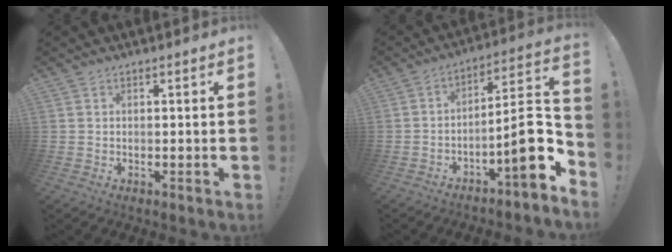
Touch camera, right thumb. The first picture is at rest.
{"total": 14.8, "force": [-4.6, 3.3, 13.7], "torque": [-0.192, 0.013, -0.074]}